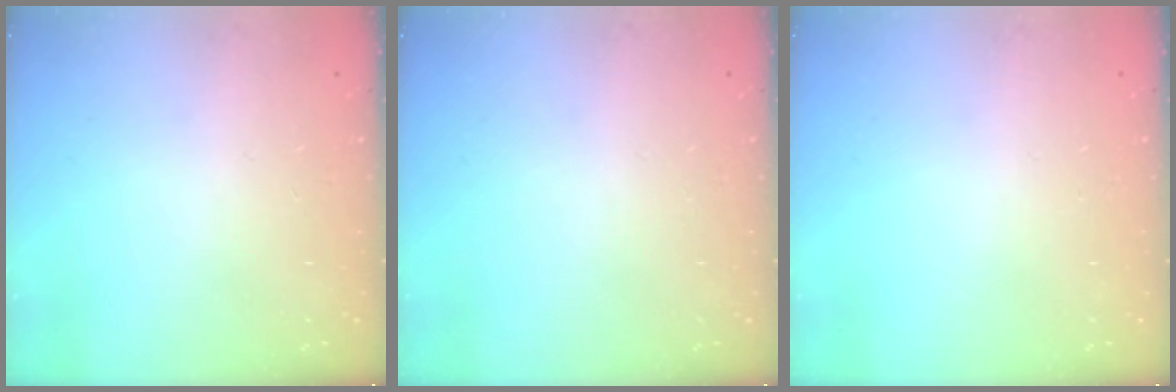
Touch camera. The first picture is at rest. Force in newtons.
{"total": 0.0}
{"total": 0.0}